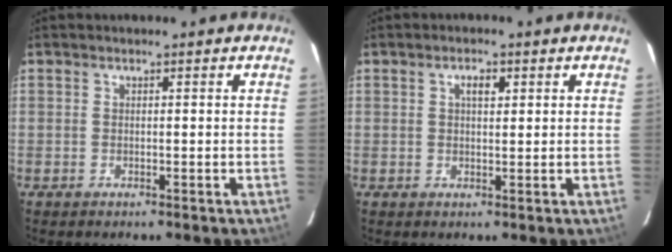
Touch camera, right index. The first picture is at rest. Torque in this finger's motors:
{"motor_torque": [0.01, 0.00, 0.05, 0.03]}